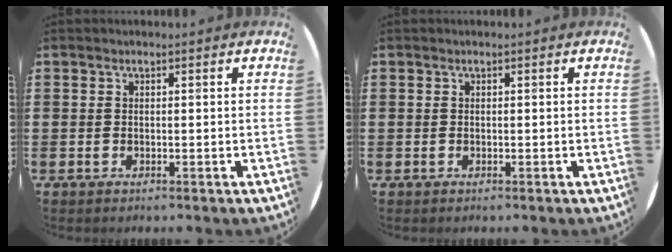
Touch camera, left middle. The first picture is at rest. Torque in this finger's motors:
{"motor_torque": [0.14, 0.07, -0.17, -0.05]}